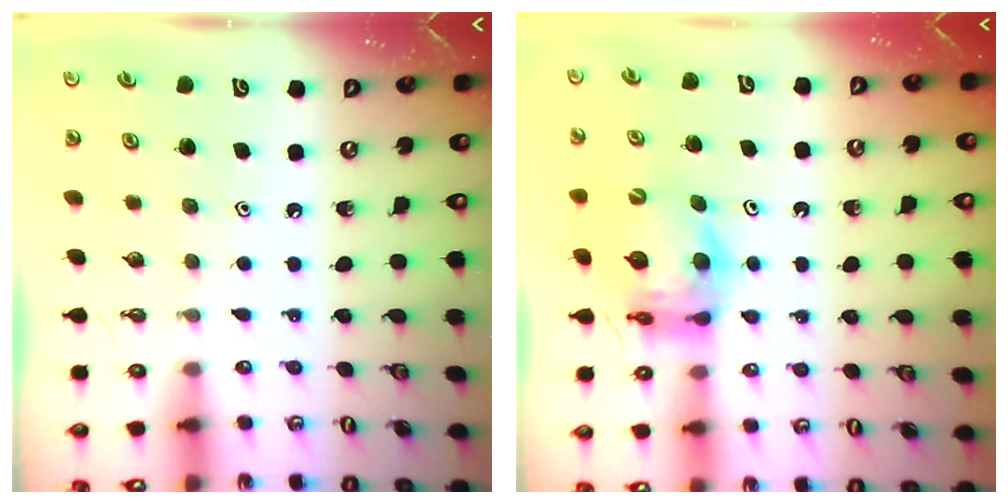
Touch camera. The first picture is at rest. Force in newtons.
{"total": 11.1, "press": 11.0, "slide": 1.4}